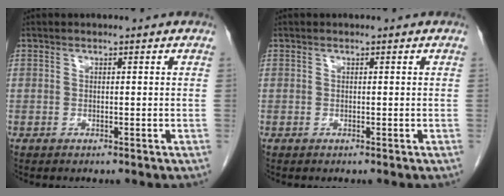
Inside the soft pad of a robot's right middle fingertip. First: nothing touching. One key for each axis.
{"total": 0.0}